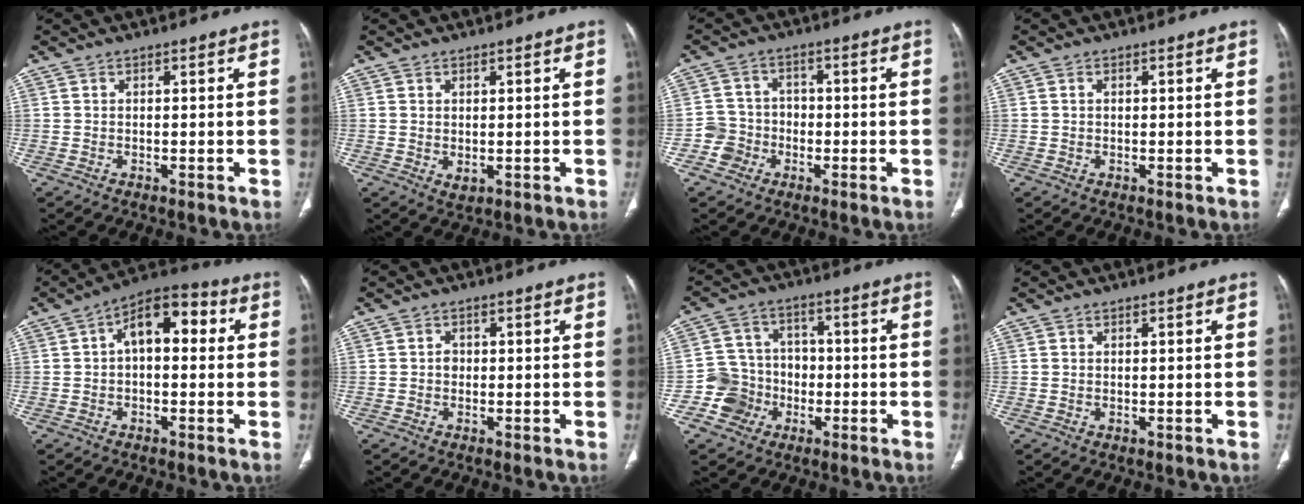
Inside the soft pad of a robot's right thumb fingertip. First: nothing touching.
{"total": 1.7, "force": [0.0, 1.1, 1.3], "torque": [-0.021, -0.008, 0.008]}
{"total": 5.0, "force": [-2.1, 4.5, 0.2], "torque": [0.024, 0.023, -0.047]}
{"total": 0.5, "force": [0.1, 0.4, 0.4], "torque": [-0.009, 0.003, 0.003]}
{"total": 10.3, "force": [1.5, 5.8, 8.4], "torque": [-0.102, 0.031, 0.011]}
{"total": 1.3, "force": [-0.1, 1.1, 0.6], "torque": [-0.004, 0.004, -0.004]}
{"total": 8.6, "force": [-3.1, 7.9, 1.4], "torque": [0.017, 0.032, -0.056]}
{"total": 0.0}